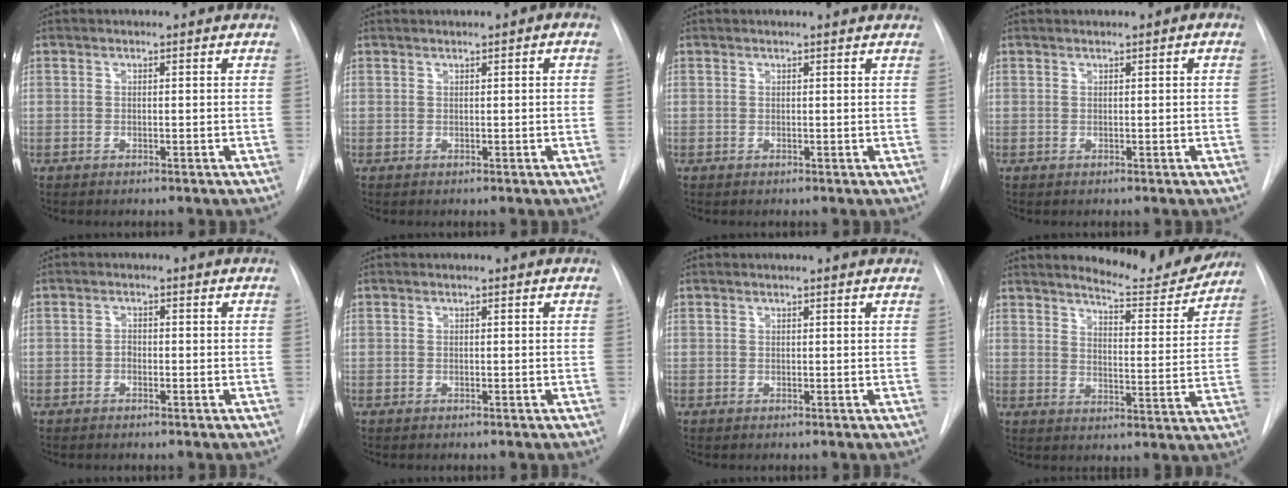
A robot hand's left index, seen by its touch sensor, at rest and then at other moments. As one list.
[{"total": 1.3, "force": [0.0, 0.2, 1.2], "torque": [-0.021, 0.008, -0.001]}, {"total": 1.6, "force": [1.4, 0.1, 0.6], "torque": [-0.012, 0.003, 0.007]}, {"total": 0.7, "force": [-0.2, 0.1, 0.6], "torque": [-0.009, 0.005, -0.005]}, {"total": 1.3, "force": [-1.1, 0.6, 0.4], "torque": [-0.003, -0.002, -0.021]}, {"total": 0.0}, {"total": 1.2, "force": [1.1, 0.0, 0.5], "torque": [-0.011, 0.003, 0.005]}, {"total": 11.7, "force": [11.3, 1.1, 2.7], "torque": [-0.033, -0.046, 0.141]}]